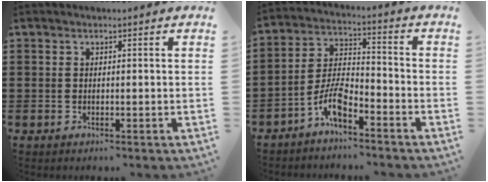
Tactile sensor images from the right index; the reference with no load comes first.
{"total": 6.5, "force": [-4.7, 2.0, 4.1], "torque": [-0.099, -0.001, -0.093]}